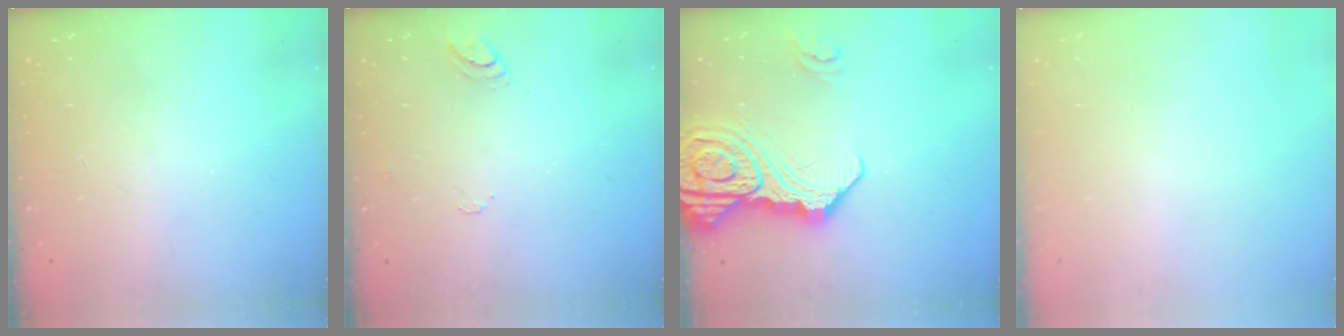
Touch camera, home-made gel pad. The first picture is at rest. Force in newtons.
{"total": 5.5, "press": 5.5, "slide": 0.7}
{"total": 19.9, "press": 19.7, "slide": 2.5}
{"total": 0.0}